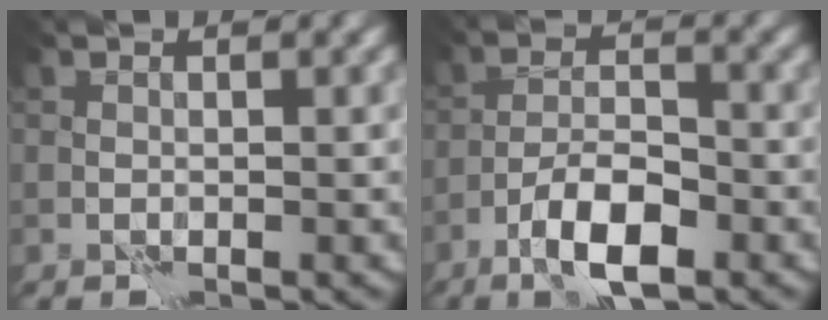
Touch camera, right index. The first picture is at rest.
{"total": 5.7, "force": [-3.2, 1.7, 4.4], "torque": [-0.077, 0.005, -0.059]}